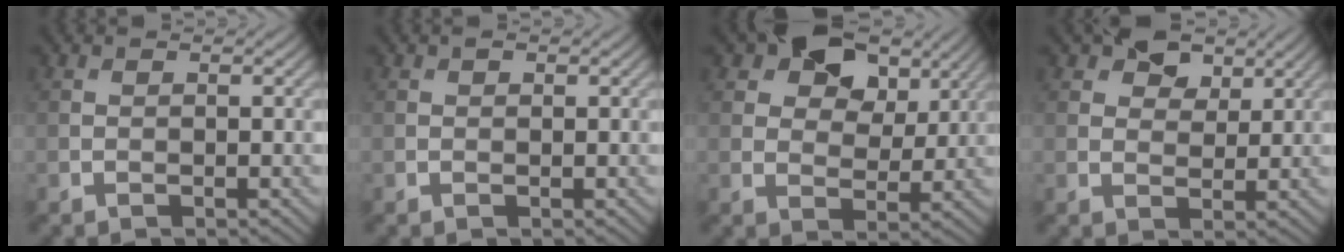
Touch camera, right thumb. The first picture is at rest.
{"total": 0.5, "force": [0.3, 0.3, 0.3], "torque": [-0.002, -0.002, 0.003]}
{"total": 10.2, "force": [5.6, 6.4, 5.6], "torque": [-0.094, 0.006, 0.081]}
{"total": 5.2, "force": [3.2, 3.2, 2.6], "torque": [-0.040, 0.001, 0.051]}